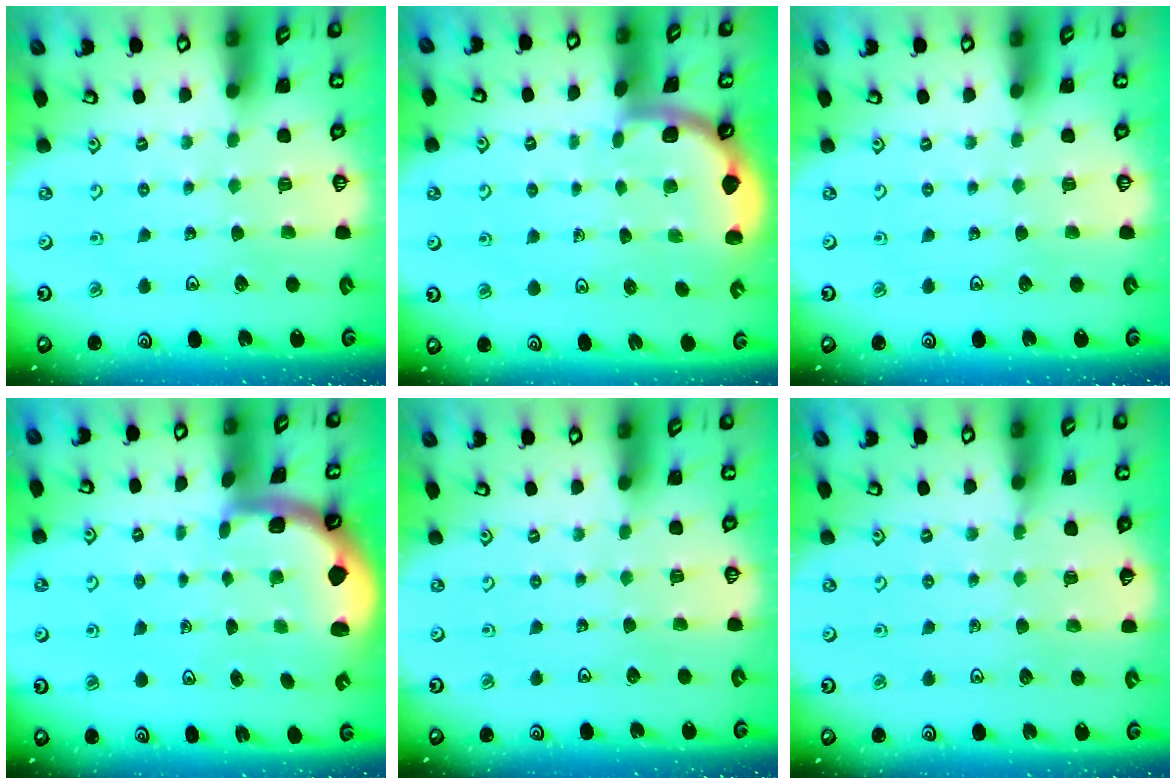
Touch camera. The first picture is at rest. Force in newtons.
{"total": 1.7, "press": 1.7, "slide": 0.1}
{"total": 0.0}
{"total": 1.5, "press": 1.5, "slide": 0.3}
{"total": 0.0}
{"total": 5.7, "press": 5.6, "slide": 0.8}